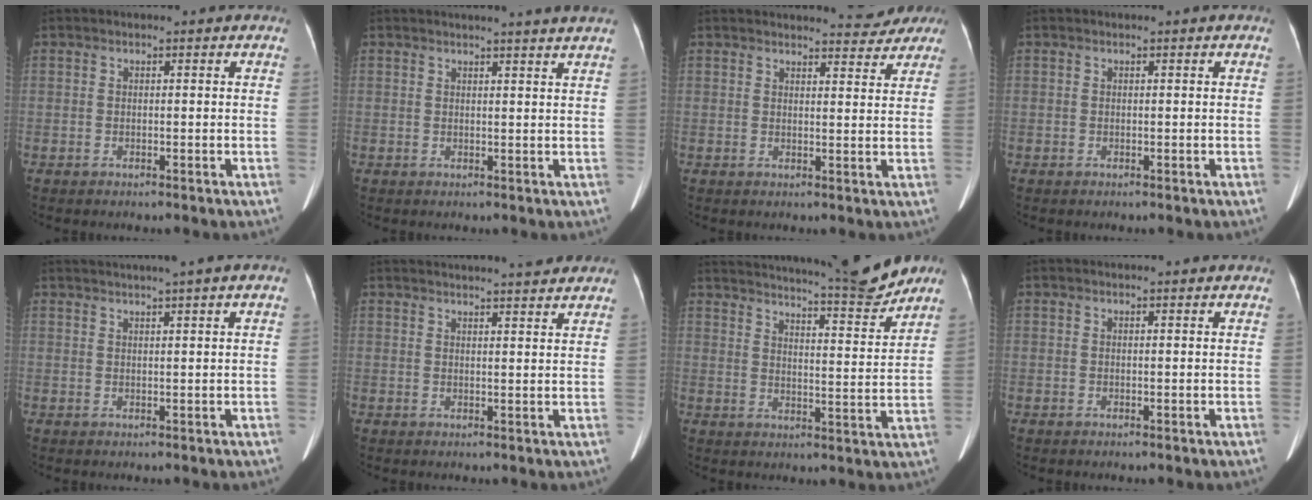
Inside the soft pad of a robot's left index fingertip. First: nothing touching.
{"total": 6.0, "force": [5.5, -0.8, 2.4], "torque": [-0.028, 0.005, 0.050]}
{"total": 6.6, "force": [6.4, 1.4, 1.0], "torque": [-0.005, -0.002, 0.059]}
{"total": 0.0}
{"total": 6.1, "force": [4.6, -0.9, 4.0], "torque": [-0.060, 0.029, 0.064]}
{"total": 12.0, "force": [11.1, 0.7, 4.5], "torque": [-0.062, 0.014, 0.132]}
{"total": 16.1, "force": [14.8, 0.4, 6.4], "torque": [-0.100, -0.031, 0.200]}
{"total": 1.9, "force": [1.8, 0.1, 0.8], "torque": [-0.011, 0.012, 0.021]}